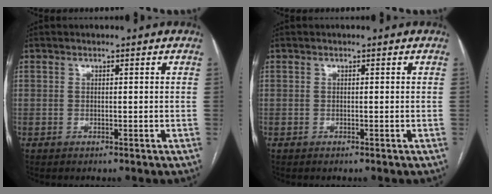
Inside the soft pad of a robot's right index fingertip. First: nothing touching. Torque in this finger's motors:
{"motor_torque": [0.33, 0.11, -0.03, 0.00]}